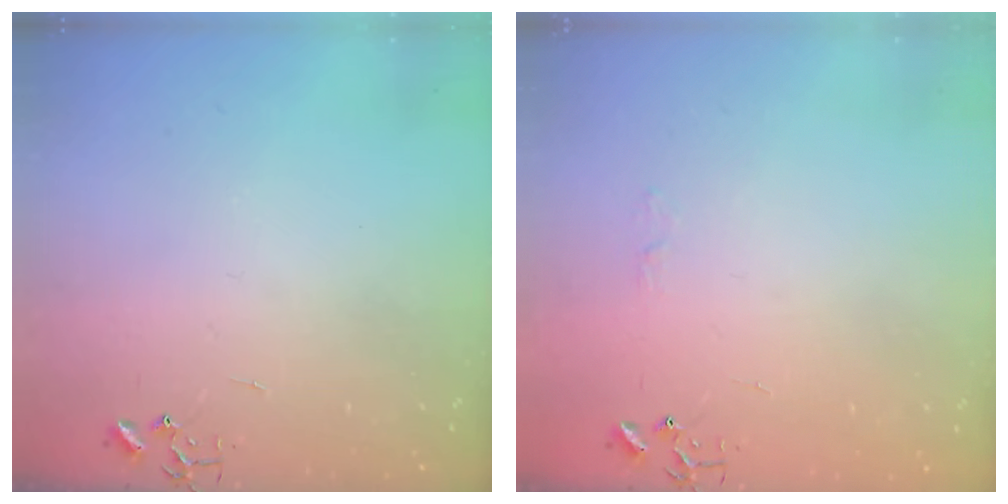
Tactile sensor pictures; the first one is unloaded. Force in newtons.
{"total": 3.3, "press": 3.2, "slide": 0.5}